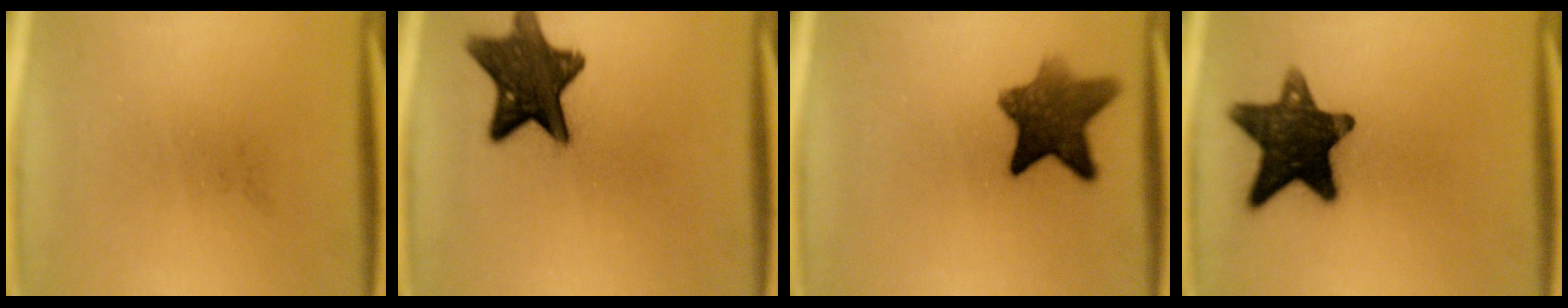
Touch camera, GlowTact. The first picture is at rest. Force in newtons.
{"total": 12.7}
{"total": 9.4}
{"total": 14.3}